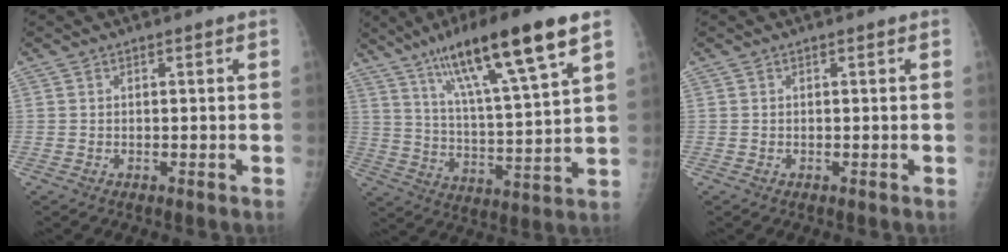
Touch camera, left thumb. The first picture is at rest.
{"total": 19.9, "force": [11.6, 2.6, 15.9], "torque": [-0.258, -0.035, 0.201]}
{"total": 0.0}